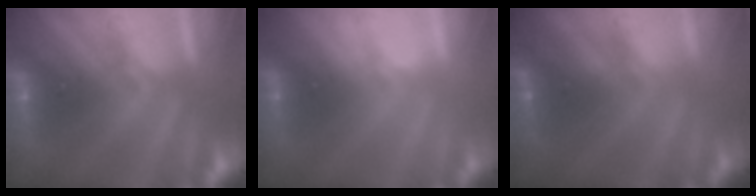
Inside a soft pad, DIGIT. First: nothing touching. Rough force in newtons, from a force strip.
{"total": 2.9}
{"total": 2.2}